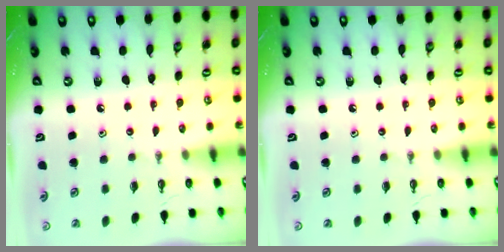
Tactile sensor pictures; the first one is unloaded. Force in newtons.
{"total": 0.0}